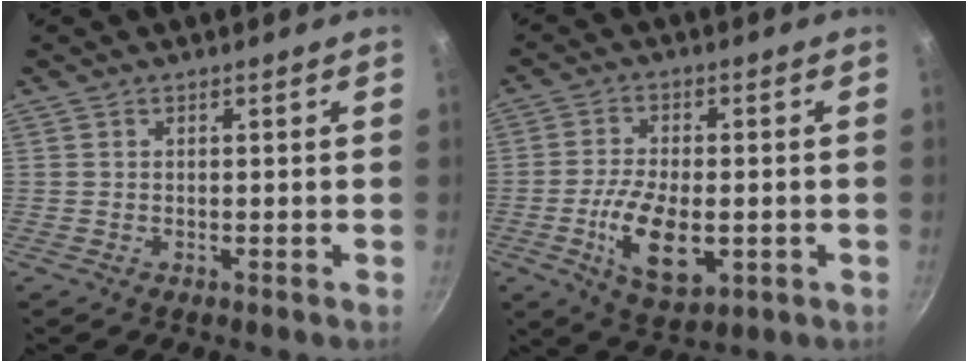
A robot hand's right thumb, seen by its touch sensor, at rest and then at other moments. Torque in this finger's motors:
{"motor_torque": [0.35, 0.72, 1.25, -0.26, 0.11]}